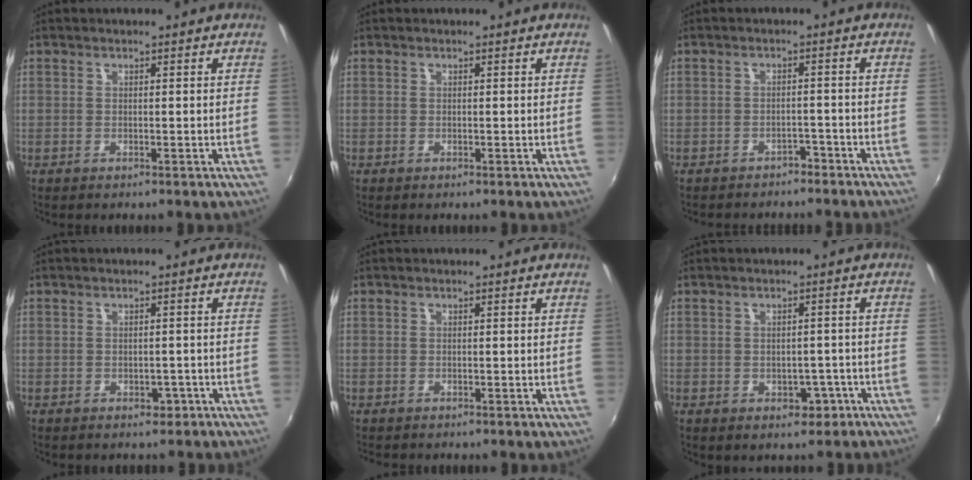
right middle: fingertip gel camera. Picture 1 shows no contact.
{"total": 0.0}
{"total": 5.1, "force": [-4.5, 2.2, 1.1], "torque": [-0.031, 0.001, -0.054]}
{"total": 2.2, "force": [-1.3, 1.8, 0.5], "torque": [-0.009, 0.004, -0.008]}
{"total": 0.5, "force": [-0.4, 0.3, 0.0], "torque": [-0.001, -0.002, -0.008]}
{"total": 4.1, "force": [-2.2, 3.1, 1.7], "torque": [-0.032, 0.009, -0.013]}